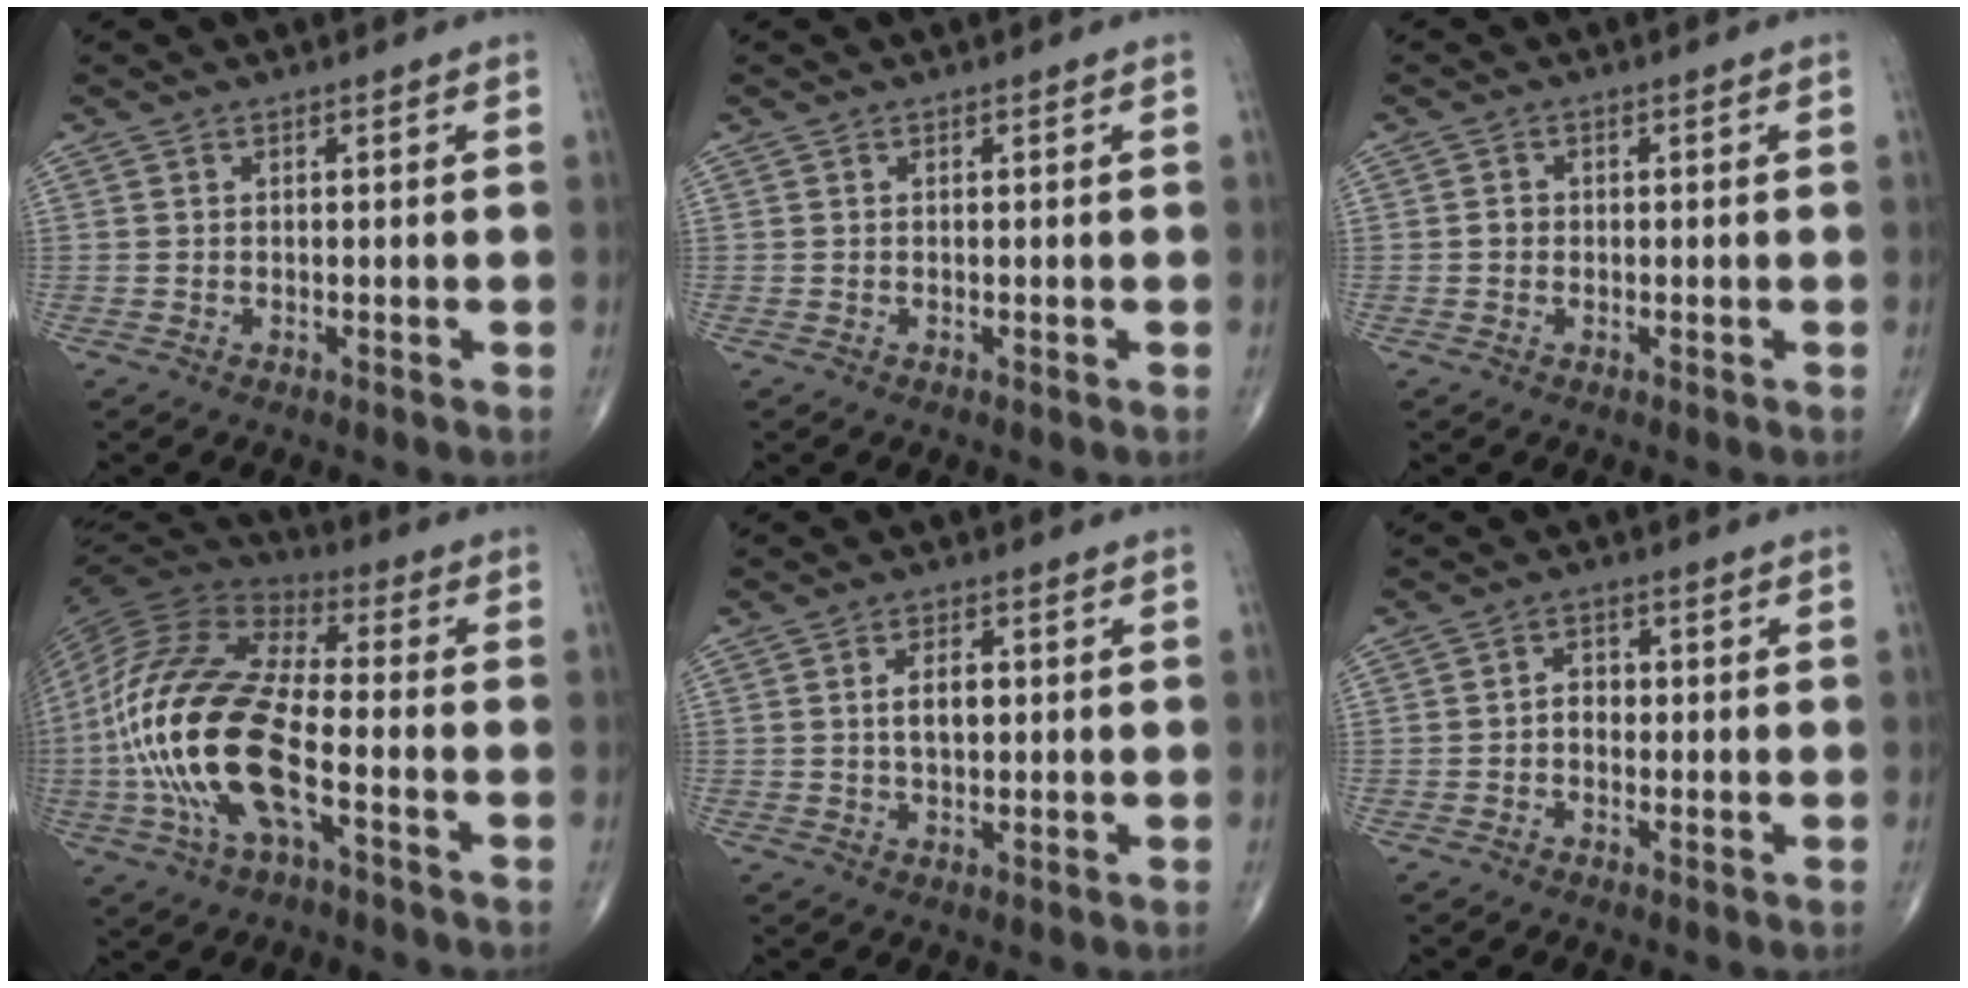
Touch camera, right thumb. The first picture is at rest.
{"total": 0.0}
{"total": 1.3, "force": [-0.2, 1.2, 0.5], "torque": [-0.003, 0.004, -0.006]}
{"total": 22.8, "force": [-5.4, 9.2, 20.1], "torque": [-0.441, 0.018, -0.100]}
{"total": 4.8, "force": [0.6, 2.6, 3.9], "torque": [-0.064, 0.002, 0.011]}
{"total": 3.0, "force": [-0.3, 2.3, 1.9], "torque": [-0.017, 0.012, -0.012]}